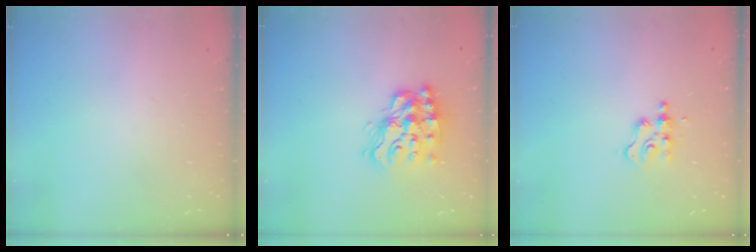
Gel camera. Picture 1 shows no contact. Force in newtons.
{"total": 16.0, "press": 15.9, "slide": 1.1}
{"total": 3.3, "press": 3.2, "slide": 0.5}